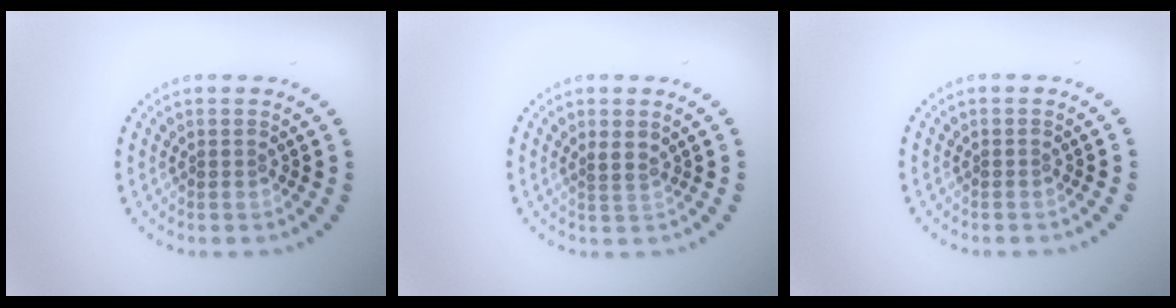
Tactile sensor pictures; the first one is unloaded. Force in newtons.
{"total": 1.0, "press": 0.7, "slide": 0.7}
{"total": 0.0}